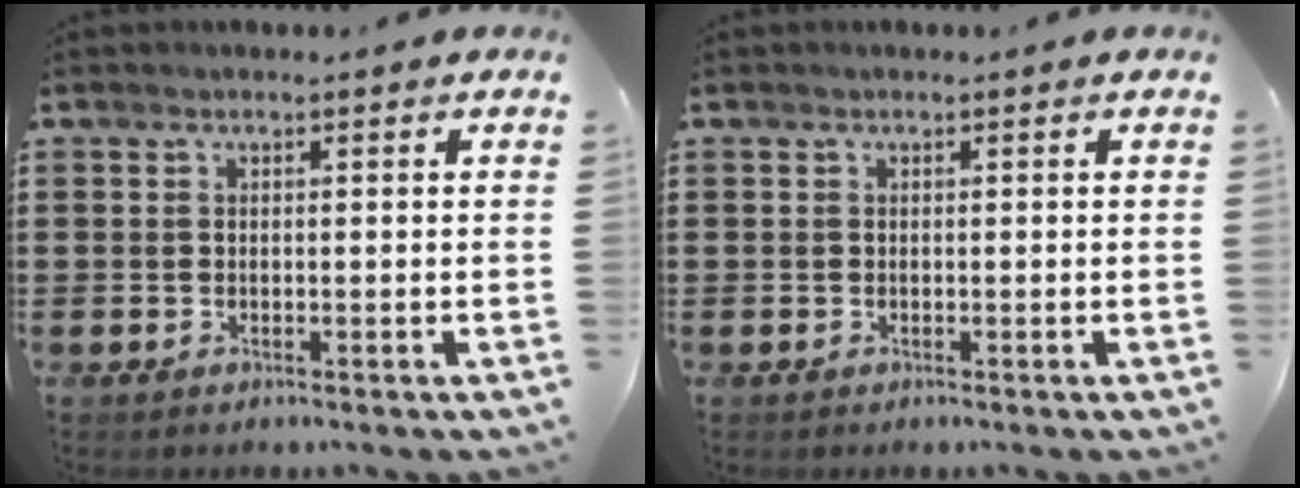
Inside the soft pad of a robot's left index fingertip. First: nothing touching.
{"total": 0.0}